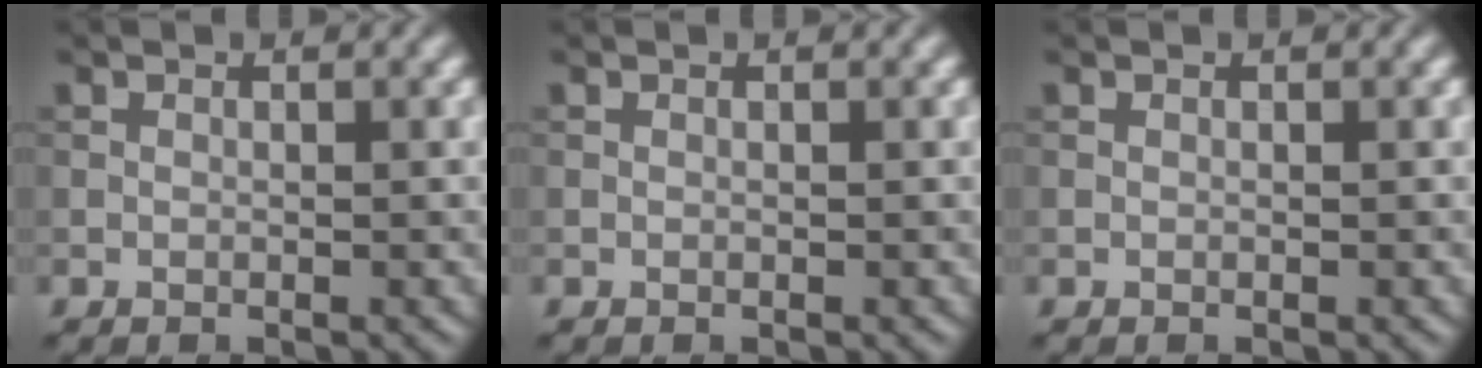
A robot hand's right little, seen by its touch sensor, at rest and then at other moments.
{"total": 0.0}
{"total": 0.0}